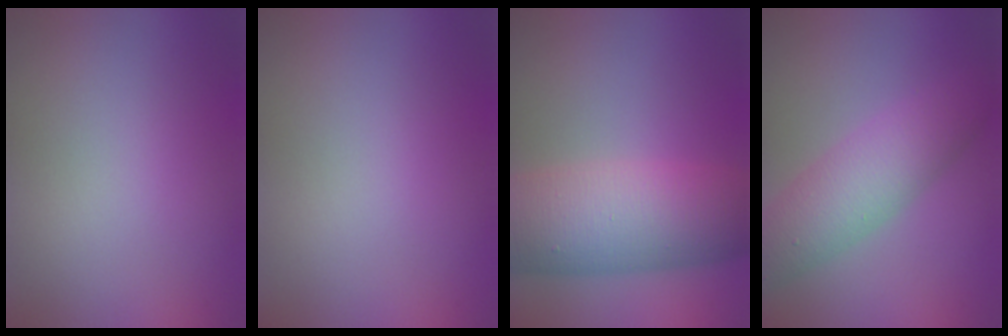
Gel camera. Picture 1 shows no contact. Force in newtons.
{"total": 0.0}
{"total": 9.3, "press": 9.3, "slide": 0.2}
{"total": 5.3, "press": 5.3, "slide": 0.0}